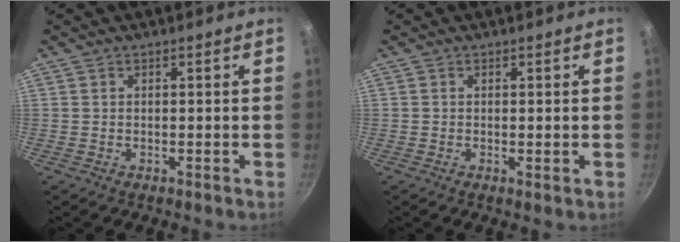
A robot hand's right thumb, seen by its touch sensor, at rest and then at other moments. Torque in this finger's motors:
{"motor_torque": [-0.20, 0.07, -0.16, -0.04, -0.03]}